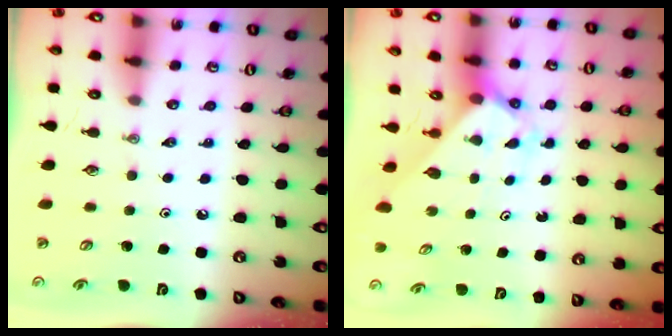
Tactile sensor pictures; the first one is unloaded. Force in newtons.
{"total": 2.1, "press": 2.1, "slide": 0.2}